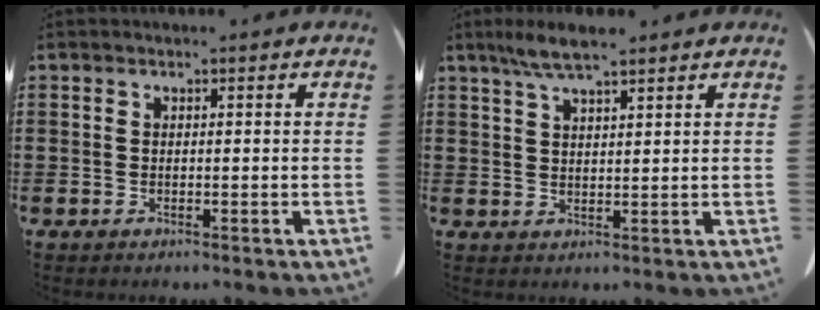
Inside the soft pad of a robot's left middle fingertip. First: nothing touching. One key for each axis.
{"total": 4.7, "fx": 3.4, "fy": 0.7, "fz": 3.2, "tx": -0.069, "ty": 0.003, "tz": 0.061}